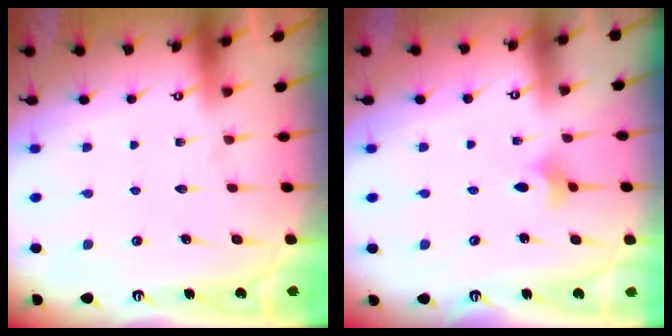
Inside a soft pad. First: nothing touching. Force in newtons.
{"total": 3.0, "press": 2.9, "slide": 0.5}